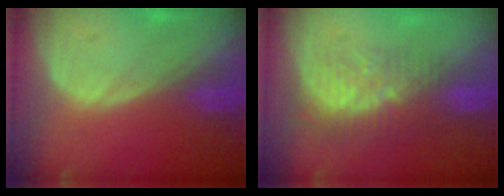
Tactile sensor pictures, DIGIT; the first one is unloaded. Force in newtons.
{"total": 8.5, "press": 7.4, "slide": 4.1}